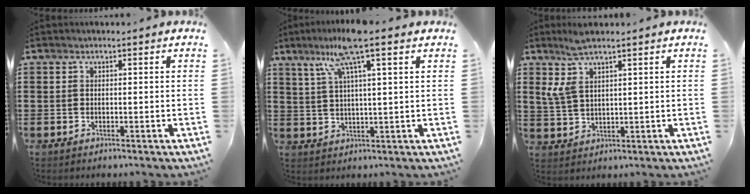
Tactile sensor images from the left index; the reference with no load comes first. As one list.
[{"total": 8.8, "force": [5.2, 0.5, 7.0], "torque": [-0.147, 0.003, 0.091]}, {"total": 5.4, "force": [3.3, 1.7, 4.0], "torque": [-0.093, 0.002, 0.057]}]